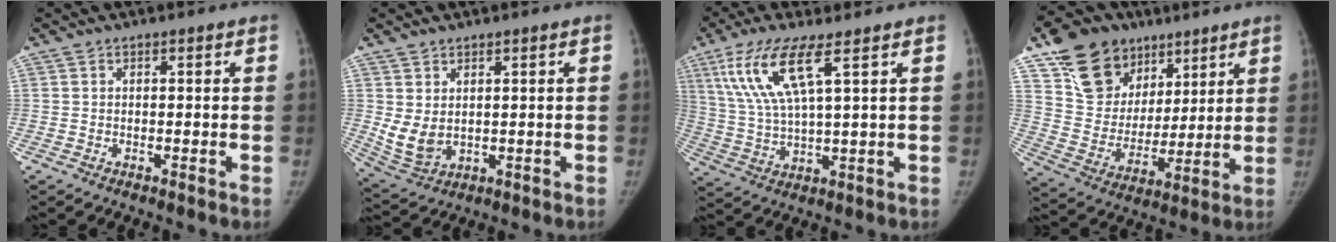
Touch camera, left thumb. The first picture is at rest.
{"total": 5.9, "force": [1.2, 3.9, 4.2], "torque": [-0.079, -0.016, 0.042]}
{"total": 11.9, "force": [5.7, 2.4, 10.2], "torque": [-0.228, -0.021, 0.117]}
{"total": 18.8, "force": [11.3, 13.4, 6.9], "torque": [-0.077, -0.034, 0.209]}